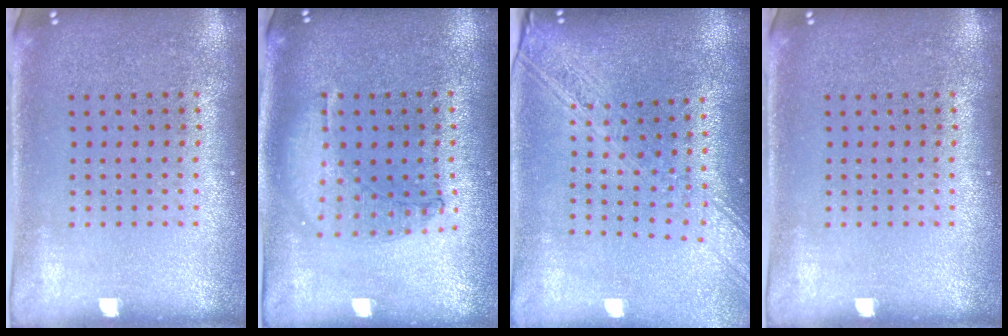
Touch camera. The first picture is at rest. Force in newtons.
{"total": 0.9, "press": 0.9, "slide": 0.3}
{"total": 2.2, "press": 1.8, "slide": 1.3}
{"total": 0.0}